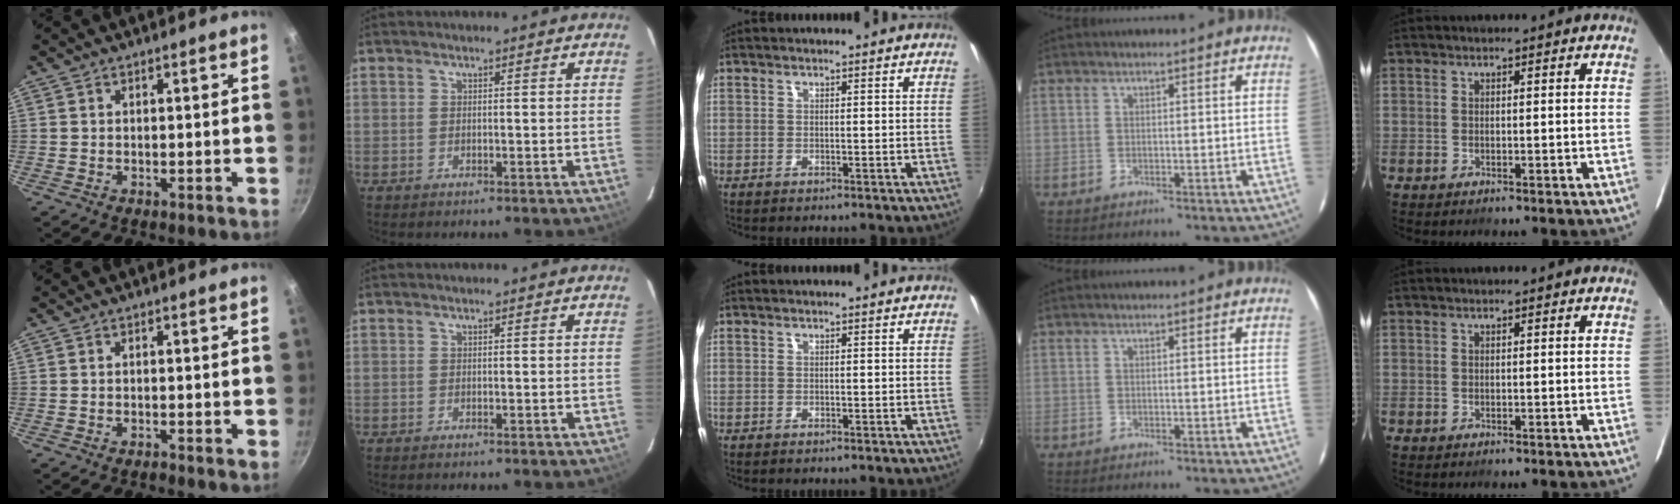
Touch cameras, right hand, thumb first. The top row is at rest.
{"thumb": {"total": 0.5, "force": [-0.5, 0.1, 0.3], "torque": [-0.009, 0.005, -0.010]}}